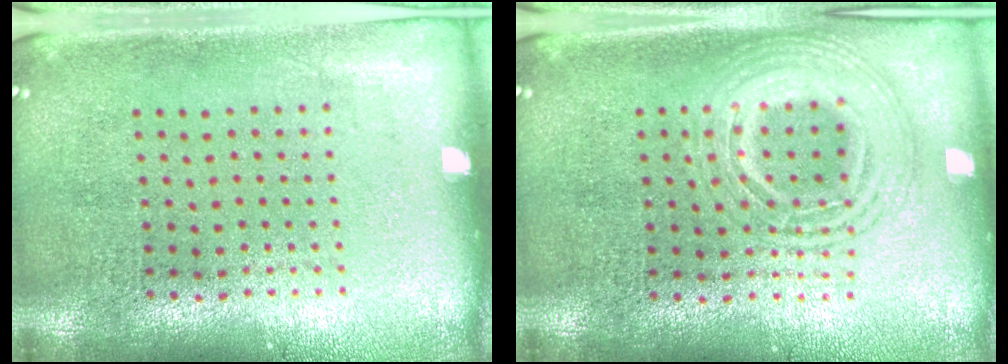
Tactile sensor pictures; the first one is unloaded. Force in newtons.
{"total": 2.6, "press": 2.6, "slide": 0.2}